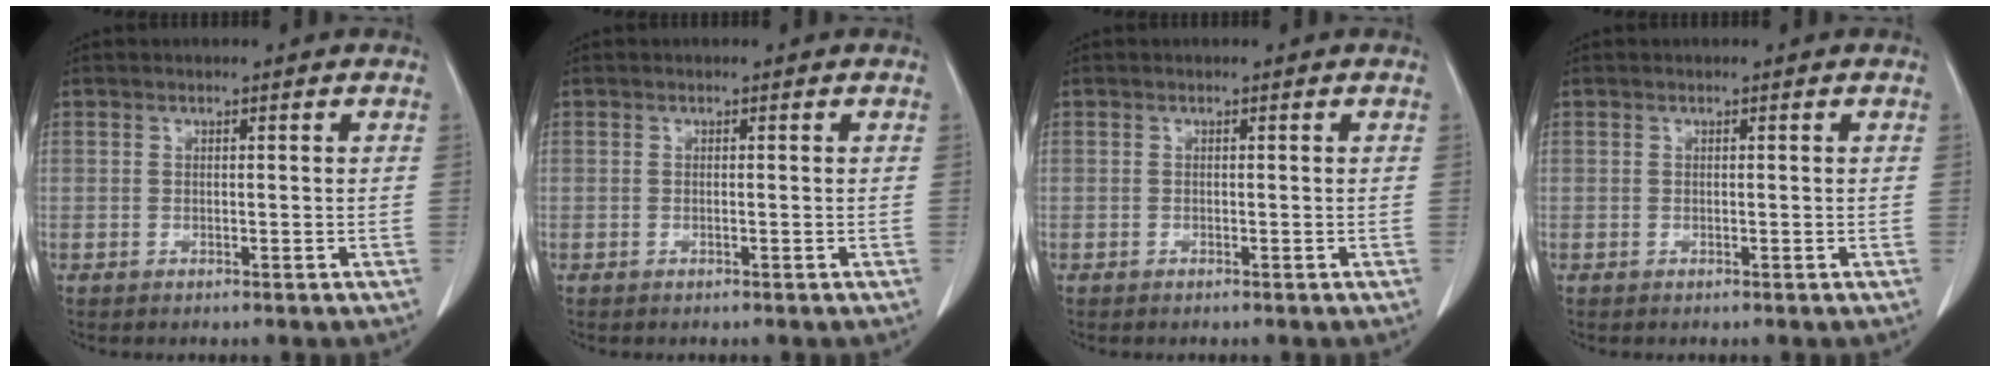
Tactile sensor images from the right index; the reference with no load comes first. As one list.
[{"total": 0.0}, {"total": 0.0}, {"total": 0.0}]